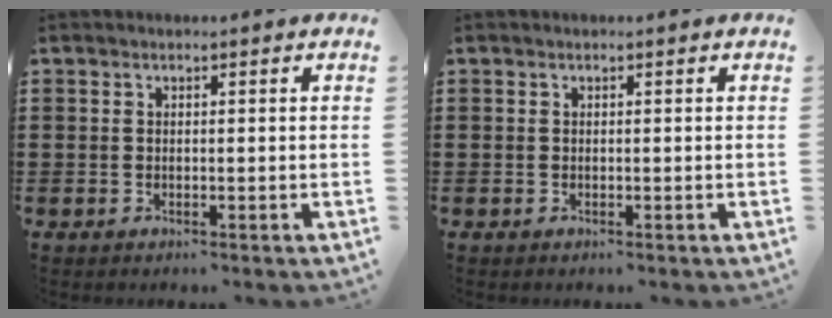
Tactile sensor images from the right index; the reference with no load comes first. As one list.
[{"total": 0.0}]